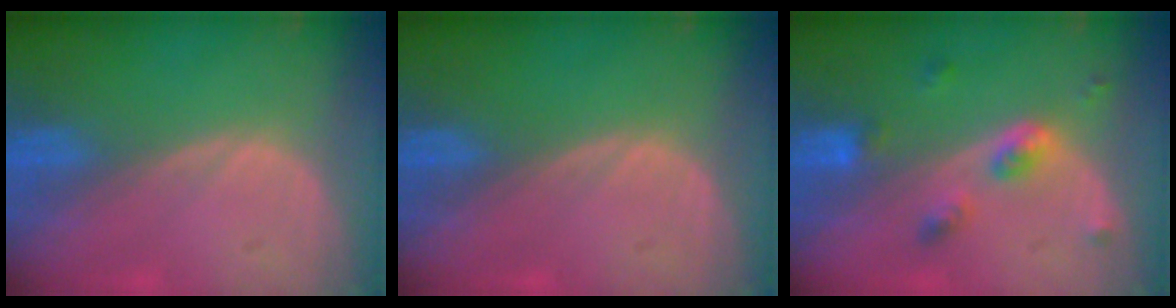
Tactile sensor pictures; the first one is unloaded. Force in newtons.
{"total": 0.0}
{"total": 4.8, "press": 4.4, "slide": 1.8}